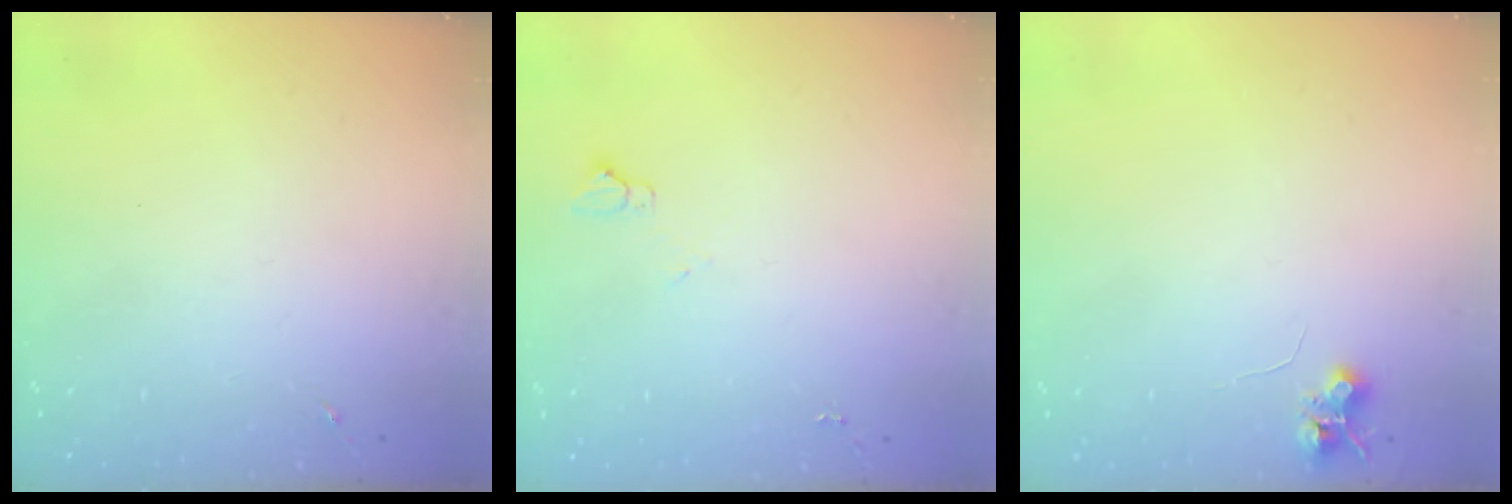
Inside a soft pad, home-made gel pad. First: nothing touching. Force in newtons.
{"total": 3.6, "press": 3.6, "slide": 0.5}
{"total": 6.5, "press": 6.4, "slide": 0.9}